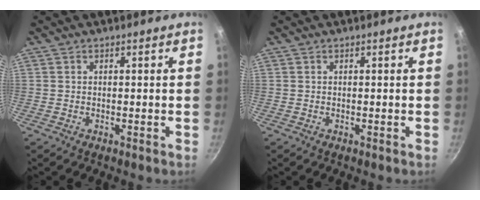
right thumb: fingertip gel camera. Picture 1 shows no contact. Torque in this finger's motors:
{"motor_torque": [-0.02, 0.02, 0.00, 0.00, 0.00]}